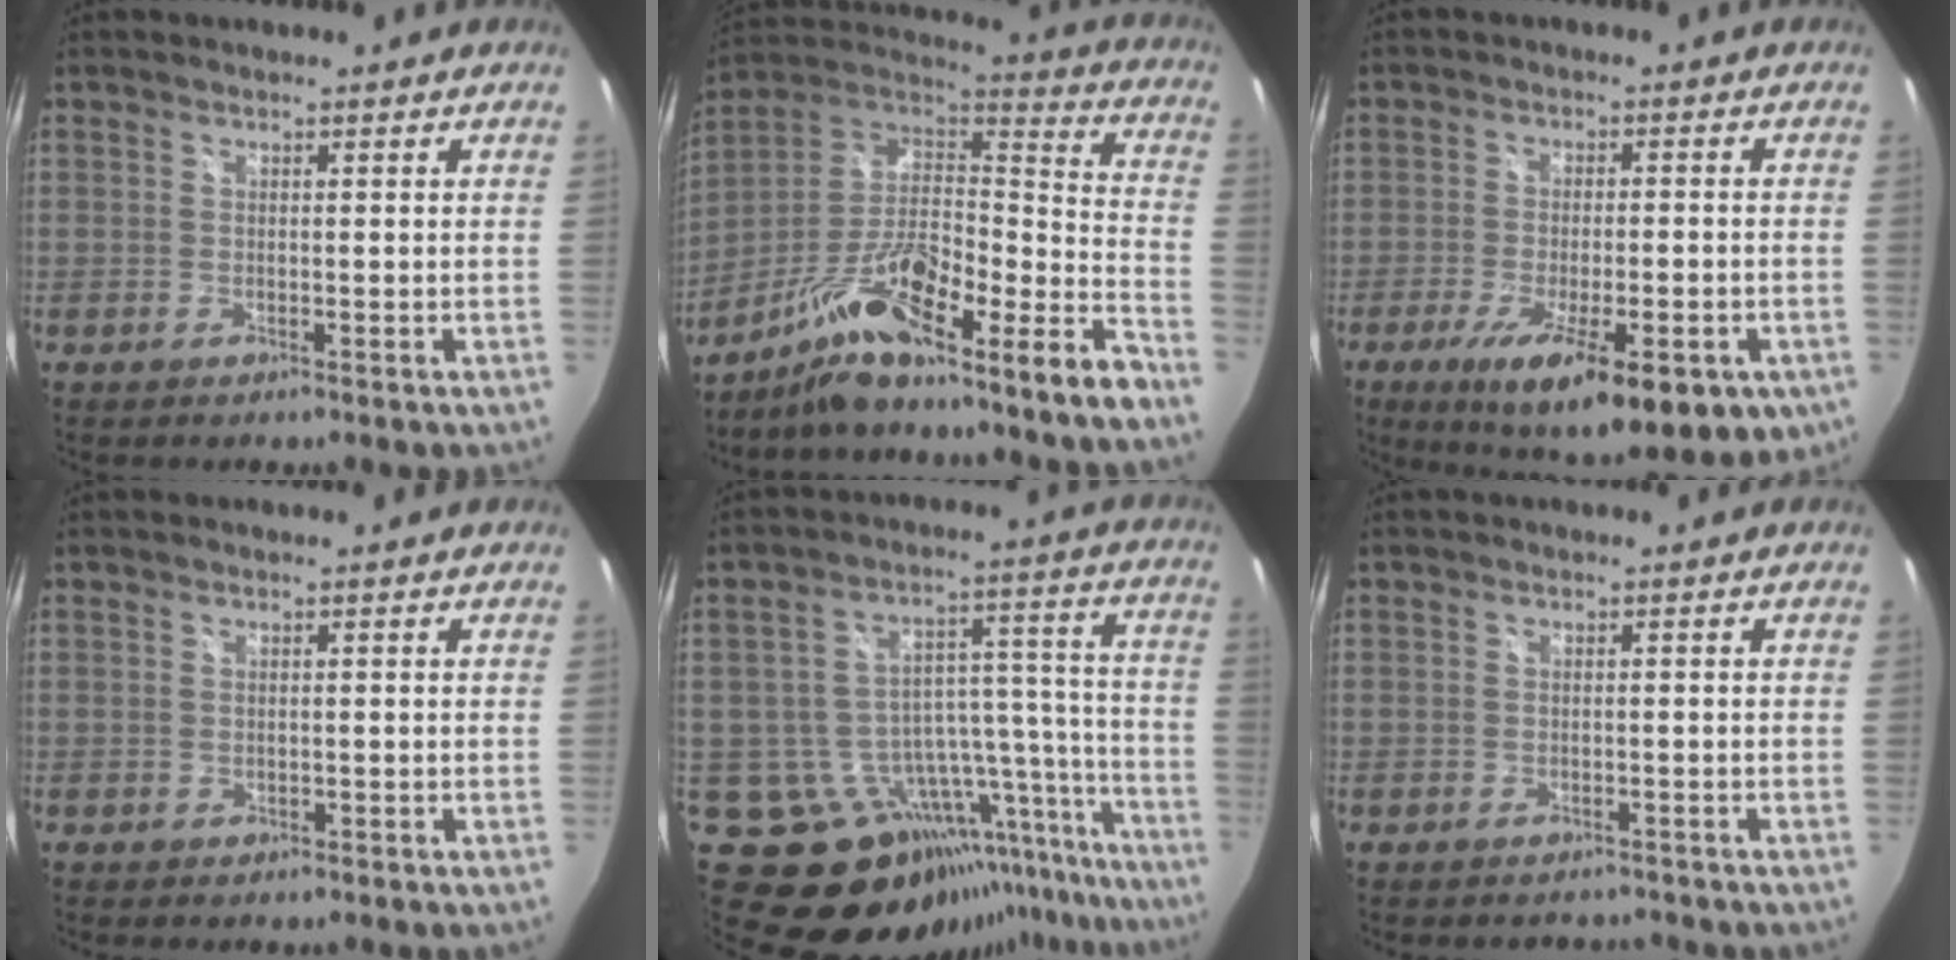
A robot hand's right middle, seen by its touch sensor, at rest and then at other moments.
{"total": 17.0, "force": [-11.0, 1.8, 12.8], "torque": [-0.215, 0.001, -0.208]}
{"total": 19.2, "force": [-10.4, 6.0, 14.9], "torque": [-0.253, -0.058, -0.144]}
{"total": 0.6, "force": [-0.3, 0.6, 0.1], "torque": [0.000, -0.002, -0.002]}
{"total": 23.4, "force": [-16.4, 12.2, 11.5], "torque": [-0.156, 0.030, -0.217]}
{"total": 2.6, "force": [-2.2, 1.3, 0.3], "torque": [-0.004, -0.001, -0.028]}